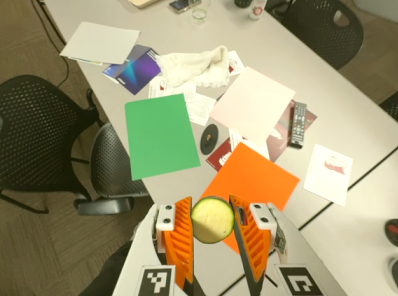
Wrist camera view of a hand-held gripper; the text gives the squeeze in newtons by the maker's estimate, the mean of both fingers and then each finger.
{"total": 12.5, "left": 13.1, "right": 12.0}